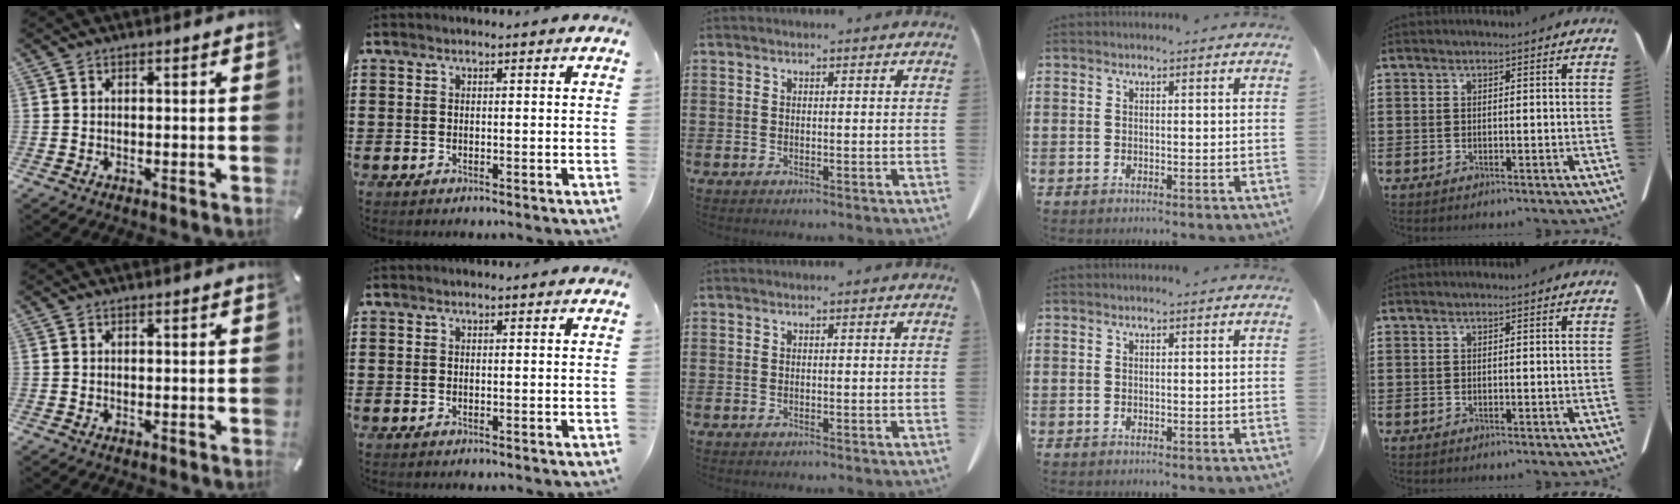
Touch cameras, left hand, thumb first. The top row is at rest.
{}